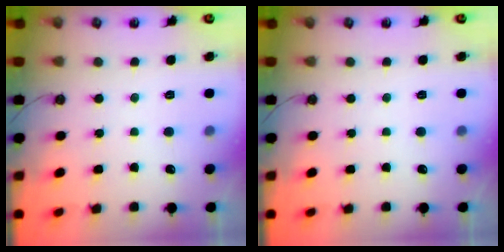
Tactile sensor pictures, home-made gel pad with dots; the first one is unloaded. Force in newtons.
{"total": 0.0}